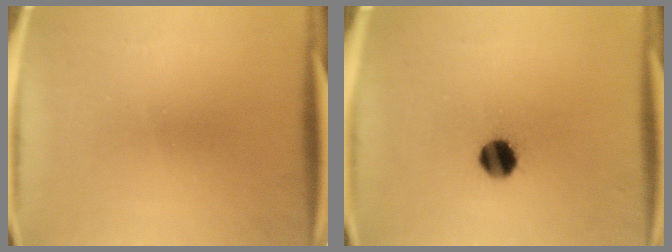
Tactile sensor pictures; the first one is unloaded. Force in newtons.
{"total": 6.9}